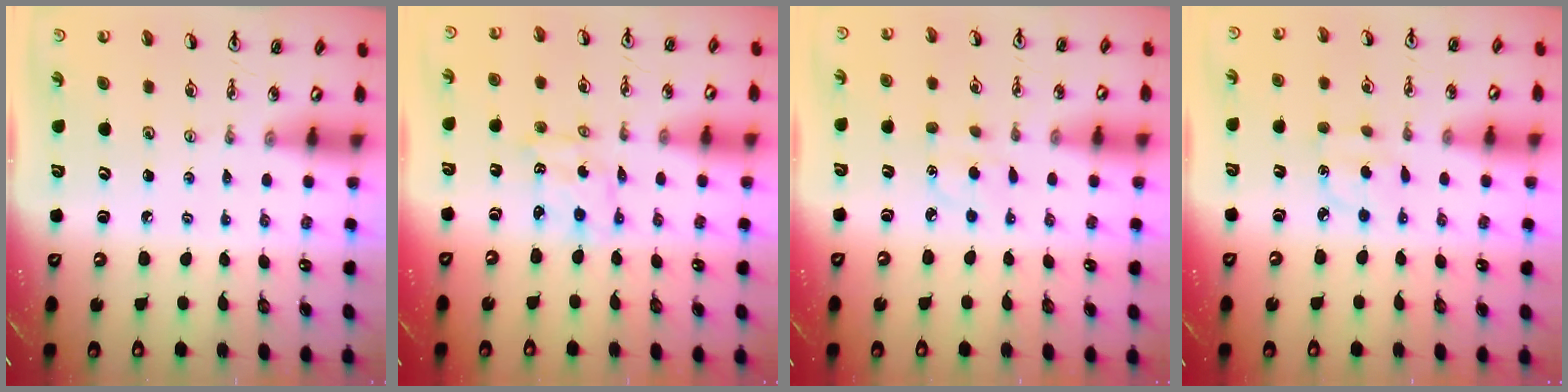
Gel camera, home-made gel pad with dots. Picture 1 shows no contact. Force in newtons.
{"total": 1.4, "press": 1.4, "slide": 0.2}
{"total": 3.8, "press": 3.8, "slide": 0.4}
{"total": 3.5, "press": 3.4, "slide": 0.5}